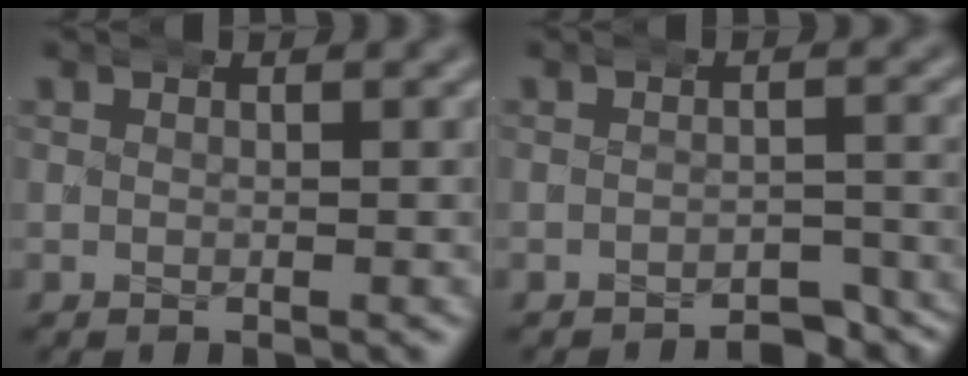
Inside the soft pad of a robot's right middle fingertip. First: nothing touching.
{"total": 4.1, "force": [-3.7, 1.3, 1.0], "torque": [-0.005, 0.001, -0.064]}